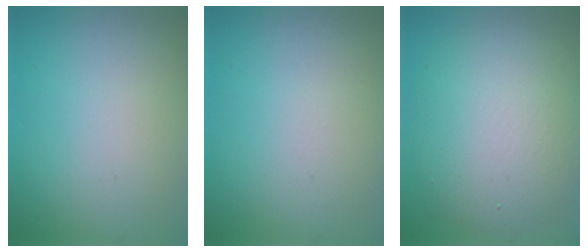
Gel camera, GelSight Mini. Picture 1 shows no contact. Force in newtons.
{"total": 0.0}
{"total": 8.5, "press": 8.5, "slide": 0.8}